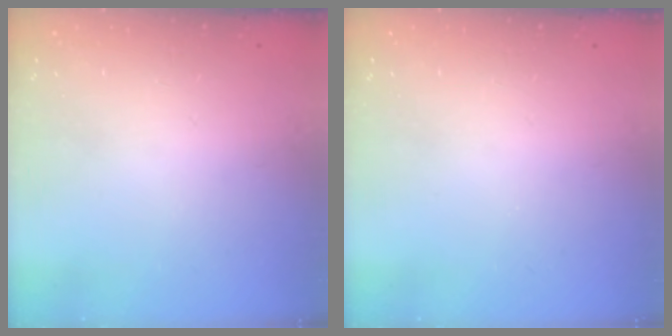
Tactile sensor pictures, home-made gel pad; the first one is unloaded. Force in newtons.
{"total": 0.0}